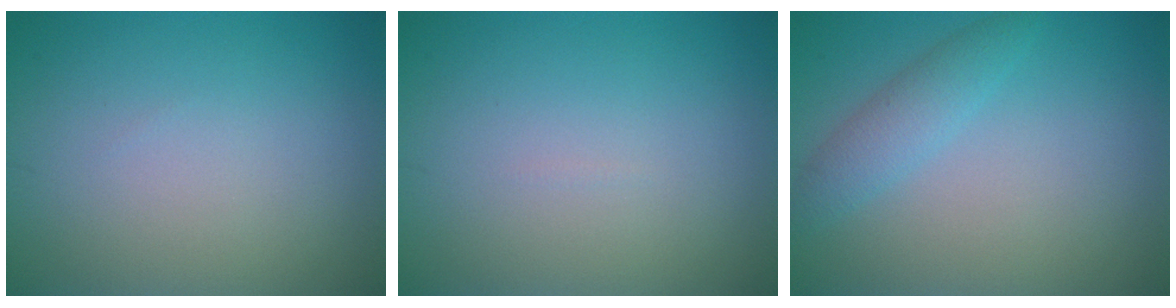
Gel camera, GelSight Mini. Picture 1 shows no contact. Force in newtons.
{"total": 0.0}
{"total": 2.3, "press": 2.3, "slide": 0.2}